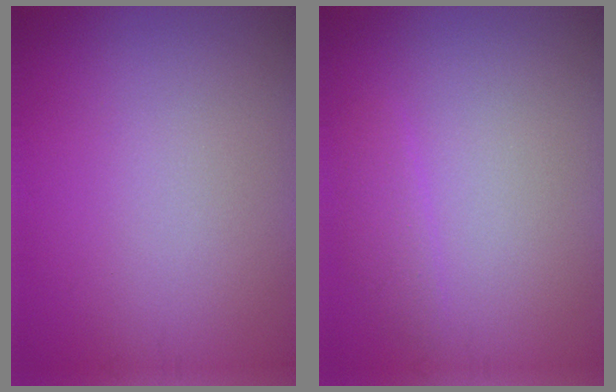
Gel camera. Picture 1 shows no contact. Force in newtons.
{"total": 1.4, "press": 1.4, "slide": 0.0}